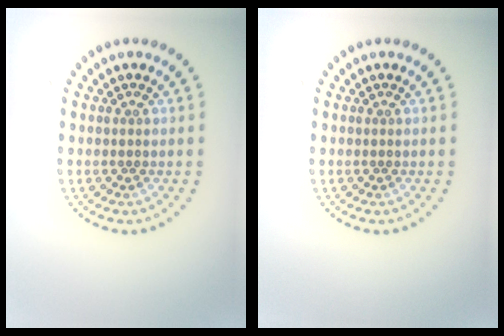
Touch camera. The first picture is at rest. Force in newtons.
{"total": 0.0}